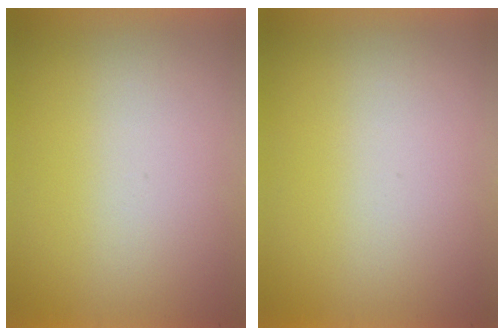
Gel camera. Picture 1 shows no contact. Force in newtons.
{"total": 0.0}